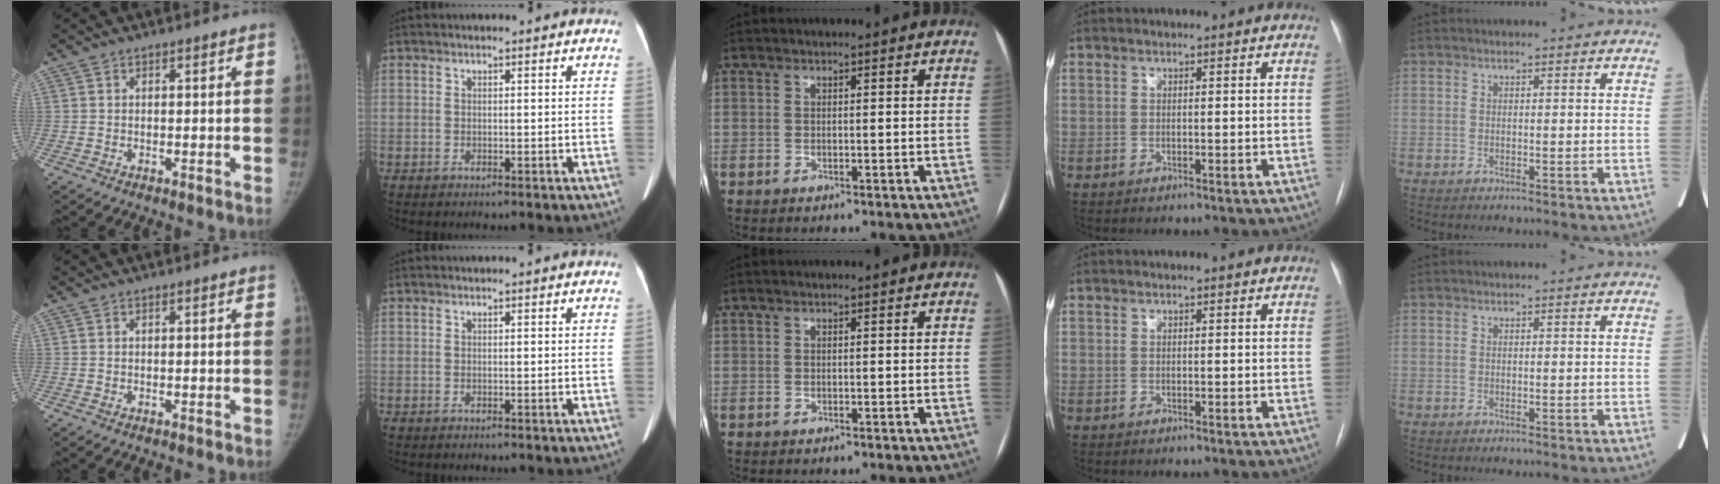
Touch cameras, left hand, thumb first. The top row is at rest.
{}